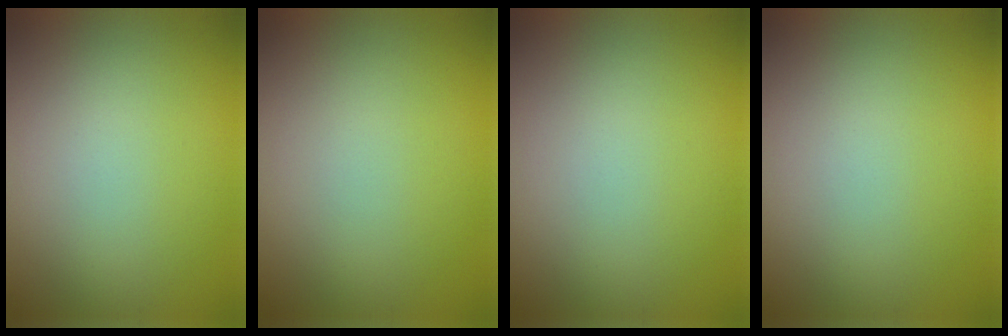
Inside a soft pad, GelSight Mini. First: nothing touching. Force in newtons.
{"total": 0.0}
{"total": 0.0}
{"total": 0.0}